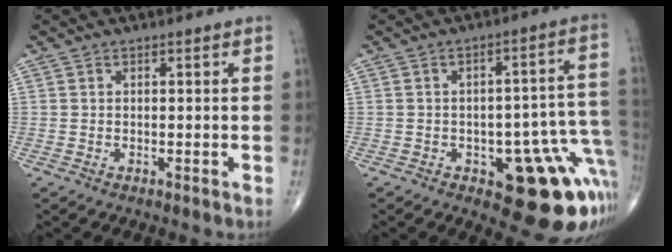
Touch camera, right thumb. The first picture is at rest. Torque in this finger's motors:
{"motor_torque": [1.90, 1.43, 0.45, -0.88, 0.23]}